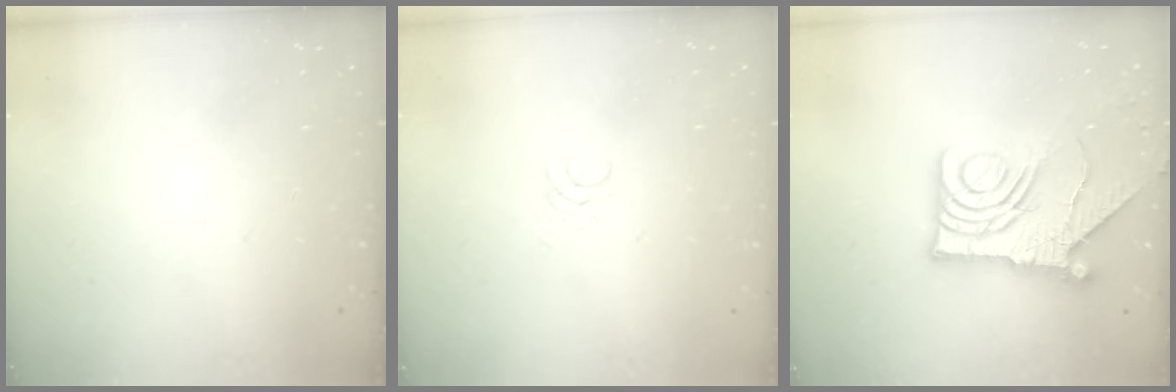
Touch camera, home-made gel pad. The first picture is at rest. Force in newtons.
{"total": 1.3, "press": 1.3, "slide": 0.1}
{"total": 14.8, "press": 14.7, "slide": 1.3}